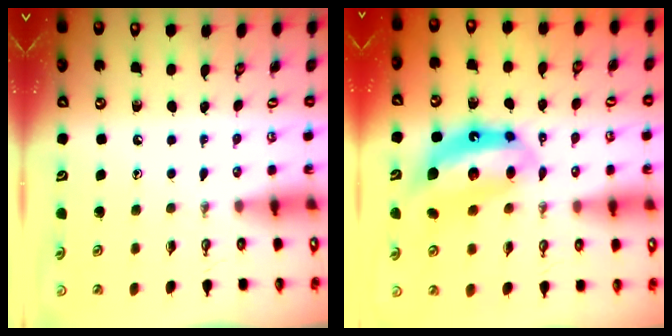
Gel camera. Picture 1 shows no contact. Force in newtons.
{"total": 13.1, "press": 13.1, "slide": 1.1}